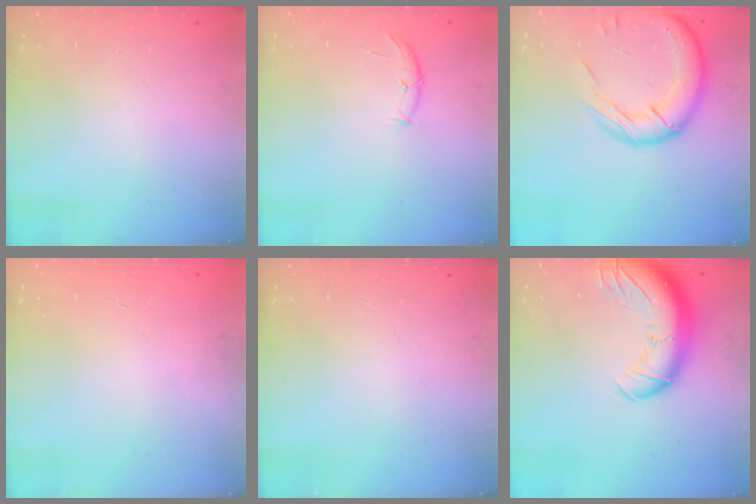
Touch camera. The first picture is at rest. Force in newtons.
{"total": 7.7, "press": 7.6, "slide": 1.2}
{"total": 17.6, "press": 17.1, "slide": 4.2}
{"total": 0.0}
{"total": 0.0}
{"total": 15.5, "press": 15.0, "slide": 3.8}